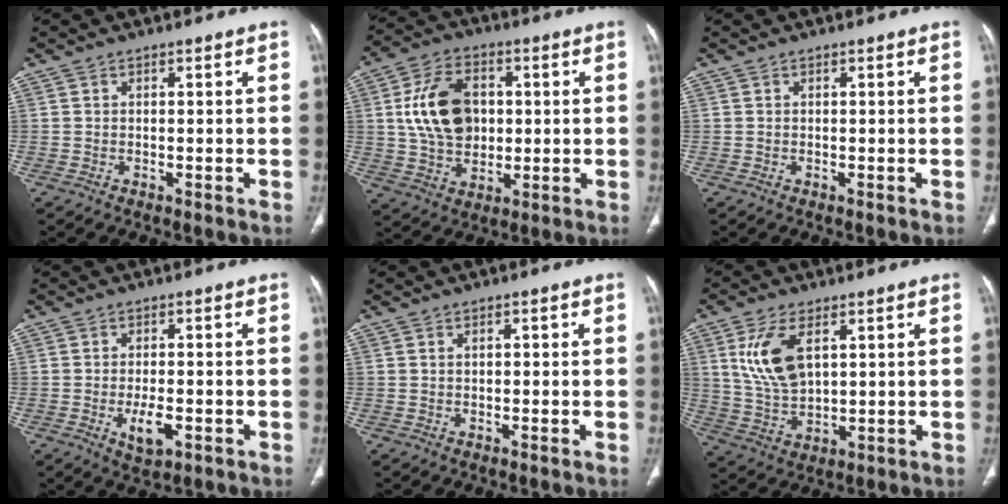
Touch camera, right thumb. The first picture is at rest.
{"total": 13.9, "force": [1.9, 9.9, 9.5], "torque": [-0.147, 0.003, 0.036]}
{"total": 0.0}
{"total": 4.9, "force": [-1.5, 2.3, 4.0], "torque": [-0.061, 0.000, -0.019]}
{"total": 0.9, "force": [0.2, 0.5, 0.7], "torque": [-0.012, 0.004, 0.005]}
{"total": 10.3, "force": [3.6, 5.3, 8.1], "torque": [-0.160, -0.014, 0.078]}